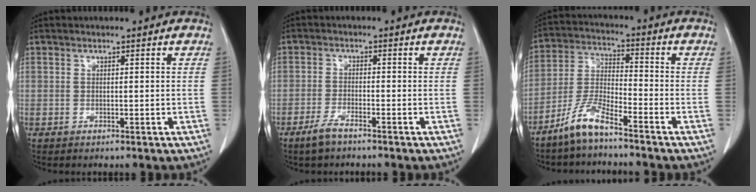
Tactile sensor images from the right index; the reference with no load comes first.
{"total": 3.0, "force": [-2.4, 0.5, 1.7], "torque": [-0.040, -0.004, -0.046]}
{"total": 7.6, "force": [-5.9, 1.0, 4.7], "torque": [-0.107, -0.014, -0.125]}